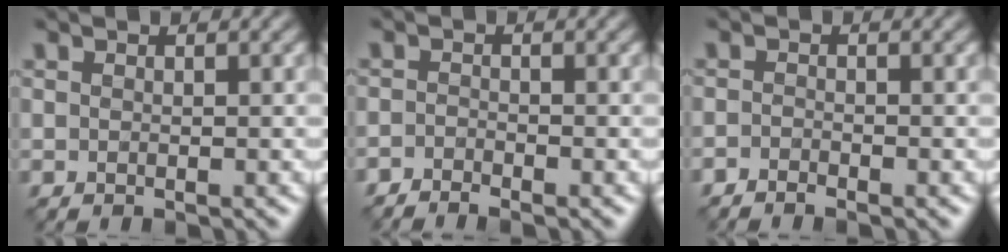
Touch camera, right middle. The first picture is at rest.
{"total": 1.4, "force": [-1.3, -0.1, 0.3], "torque": [-0.009, -0.002, -0.031]}
{"total": 1.1, "force": [-1.0, -0.1, 0.3], "torque": [-0.008, -0.002, -0.022]}